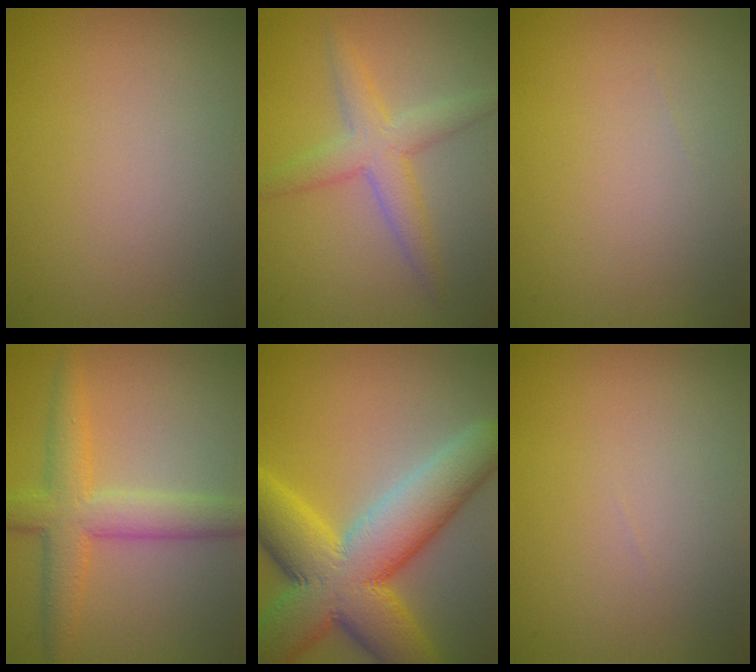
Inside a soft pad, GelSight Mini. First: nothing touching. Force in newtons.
{"total": 3.7, "press": 3.7, "slide": 0.1}
{"total": 0.0}
{"total": 5.3, "press": 5.3, "slide": 0.1}
{"total": 12.7, "press": 12.7, "slide": 0.2}
{"total": 0.0}